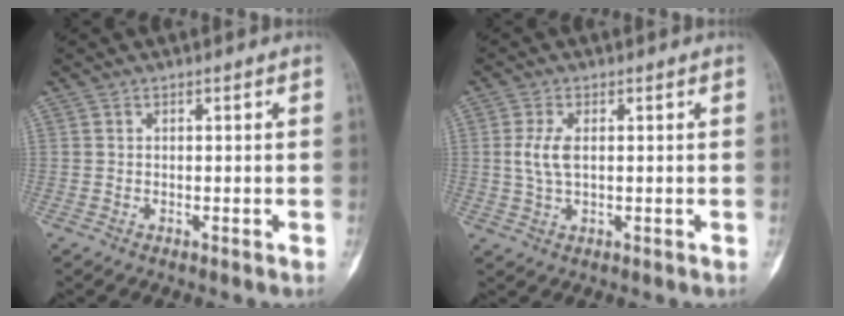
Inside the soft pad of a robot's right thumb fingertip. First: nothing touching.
{"total": 4.6, "force": [0.5, 2.2, 3.9], "torque": [-0.085, 0.002, 0.012]}